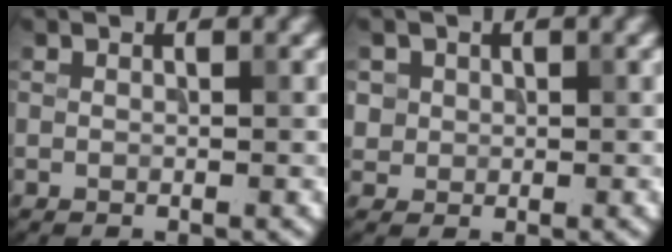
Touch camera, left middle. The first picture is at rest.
{"total": 1.5, "force": [0.4, 1.4, 0.2], "torque": [-0.004, -0.002, 0.028]}